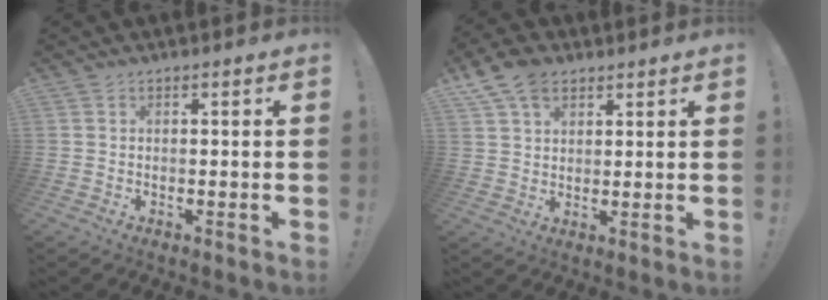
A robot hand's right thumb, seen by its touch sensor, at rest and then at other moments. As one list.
[{"total": 9.2, "force": [5.4, 5.9, 4.5], "torque": [-0.082, -0.014, 0.107]}]